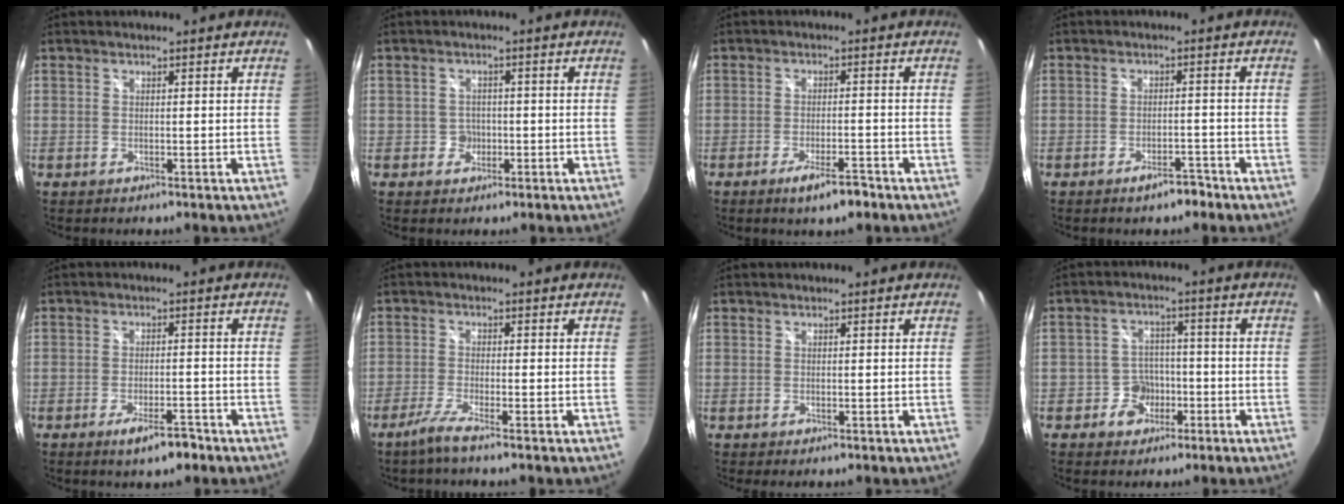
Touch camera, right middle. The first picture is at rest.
{"total": 2.6, "force": [-0.8, 2.5, 0.3], "torque": [-0.005, 0.003, -0.012]}
{"total": 5.2, "force": [-3.5, 1.2, 3.7], "torque": [-0.075, -0.008, -0.056]}
{"total": 3.5, "force": [-2.7, 1.3, 1.8], "torque": [-0.035, 0.004, -0.035]}
{"total": 5.2, "force": [-3.4, 1.4, 3.6], "torque": [-0.071, -0.007, -0.052]}
{"total": 3.9, "force": [-2.8, -0.4, 2.6], "torque": [-0.071, -0.008, -0.059]}
{"total": 0.0}
{"total": 5.3, "force": [-2.5, 4.6, 0.9], "torque": [-0.020, 0.015, -0.033]}